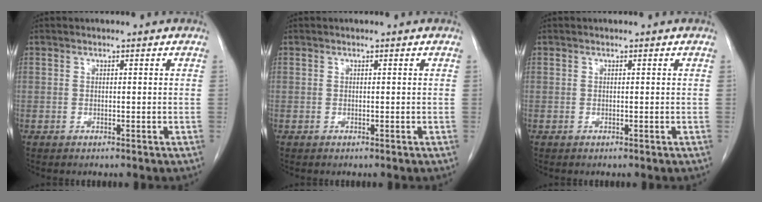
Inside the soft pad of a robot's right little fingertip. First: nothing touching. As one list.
[{"total": 0.0}, {"total": 0.0}]